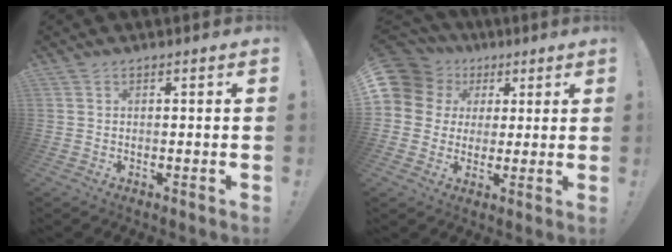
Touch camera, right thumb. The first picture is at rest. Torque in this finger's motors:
{"motor_torque": [1.69, 3.32, 0.80, -0.45, 0.48]}